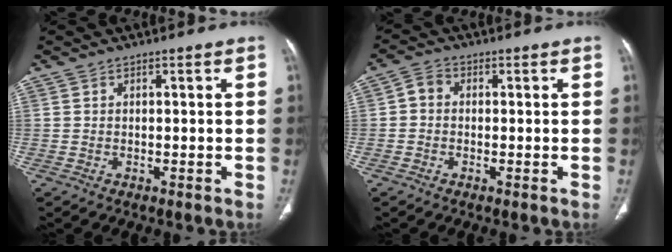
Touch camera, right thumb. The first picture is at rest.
{"total": 2.8, "force": [-0.1, 2.3, 1.7], "torque": [-0.023, 0.008, -0.013]}